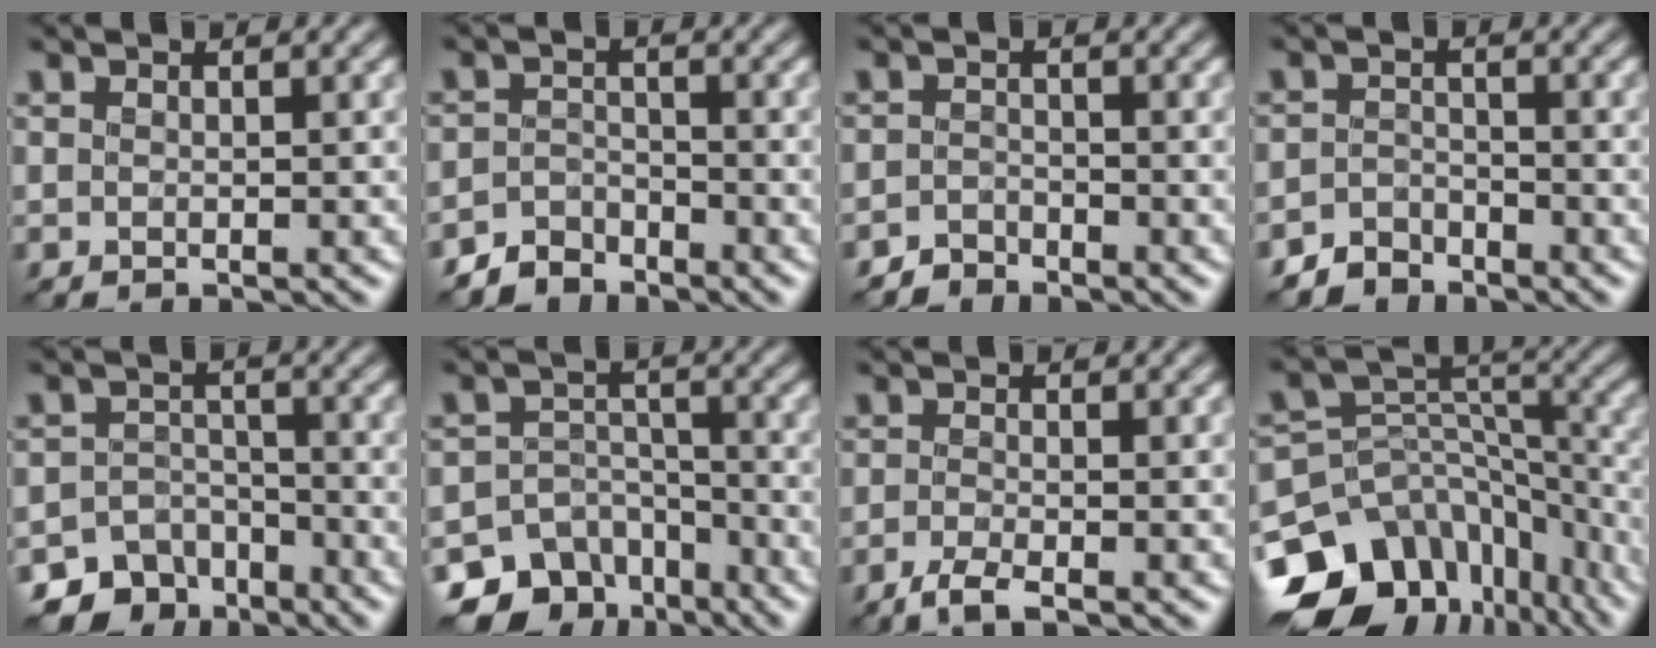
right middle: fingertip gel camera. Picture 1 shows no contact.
{"total": 2.8, "force": [-2.6, 1.1, 0.1], "torque": [0.000, 0.005, -0.058]}
{"total": 1.6, "force": [-1.6, 0.4, -0.1], "torque": [0.002, 0.007, -0.035]}
{"total": 2.5, "force": [-2.3, 1.0, 0.1], "torque": [0.001, 0.005, -0.052]}
{"total": 6.2, "force": [-4.6, 4.0, 0.9], "torque": [0.007, -0.008, -0.069]}
{"total": 9.6, "force": [-6.8, 6.5, 2.1], "torque": [-0.027, -0.005, -0.106]}
{"total": 2.1, "force": [-1.4, 0.3, 1.5], "torque": [-0.037, -0.005, -0.036]}
{"total": 15.6, "force": [-9.7, 10.7, 5.9], "torque": [-0.147, 0.000, -0.126]}